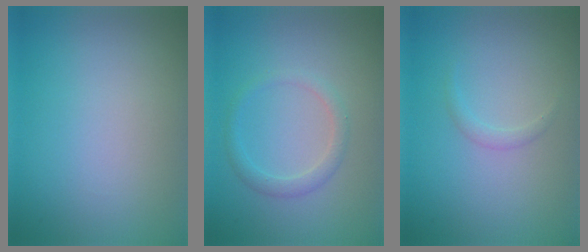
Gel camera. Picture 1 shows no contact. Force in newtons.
{"total": 1.7, "press": 1.7, "slide": 0.0}
{"total": 0.8, "press": 0.8, "slide": 0.1}